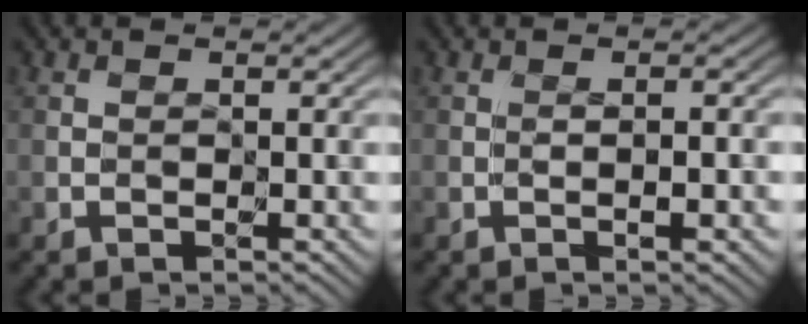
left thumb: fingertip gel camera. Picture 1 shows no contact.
{"total": 1.7, "force": [-0.5, 0.1, 1.6], "torque": [-0.030, -0.002, -0.008]}